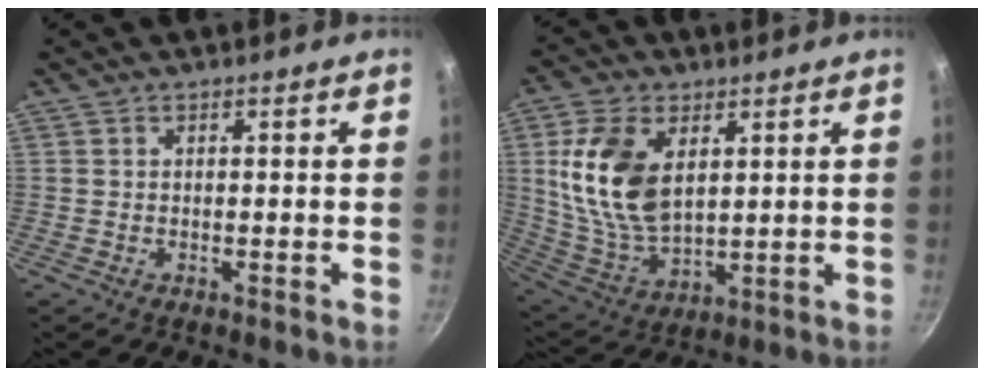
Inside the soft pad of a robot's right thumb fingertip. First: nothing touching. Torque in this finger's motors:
{"motor_torque": [0.57, 0.71, 1.19, -0.38, 0.36]}